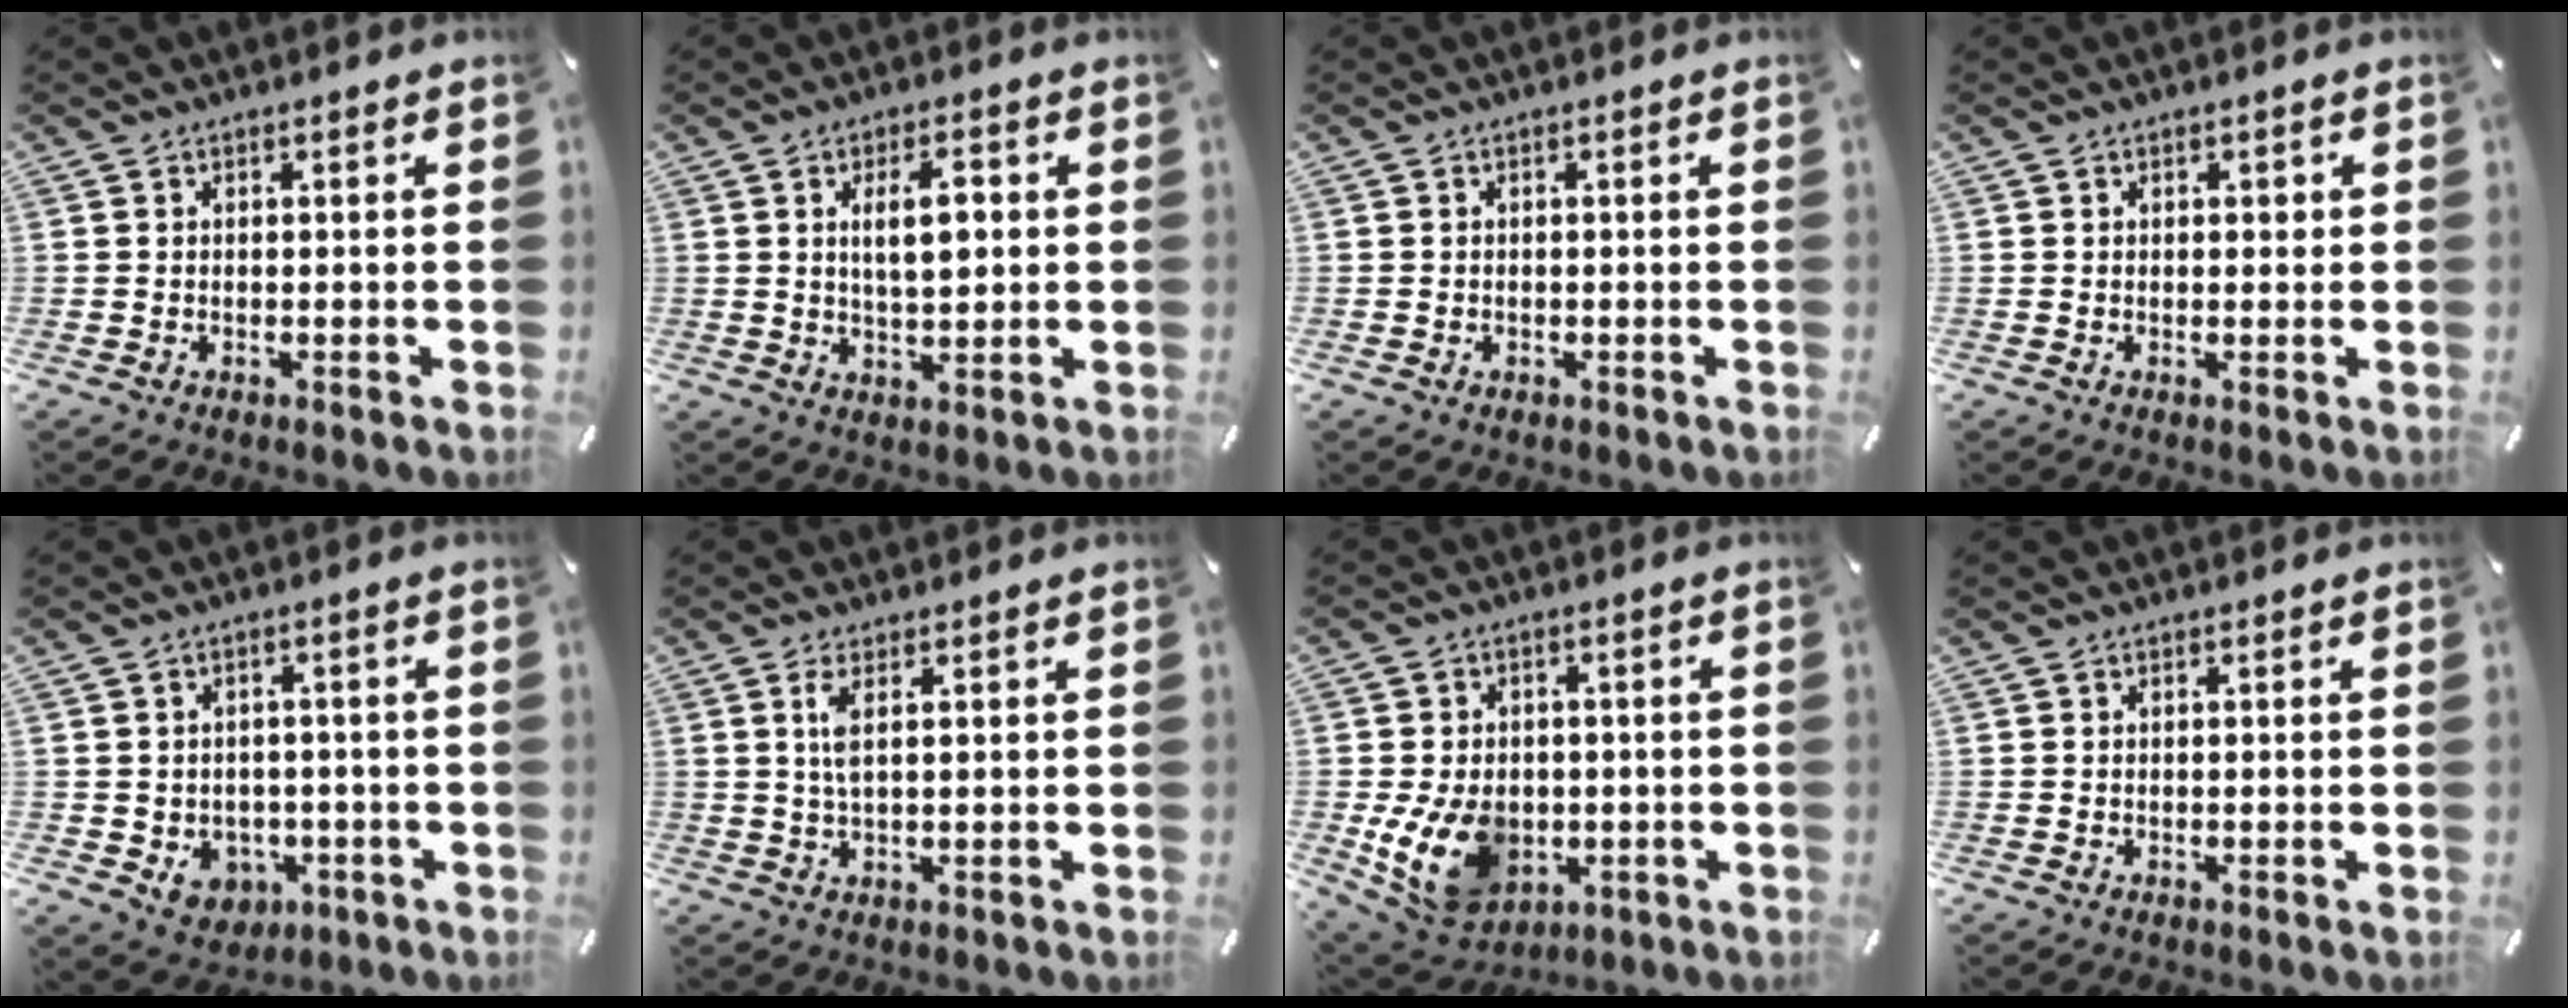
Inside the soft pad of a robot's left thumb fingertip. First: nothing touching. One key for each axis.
{"total": 8.0, "fx": 1.6, "fy": 3.8, "fz": 6.9, "tx": -0.122, "ty": 0.001, "tz": 0.019}
{"total": 0.6, "fx": -0.1, "fy": 0.6, "fz": 0.2, "tx": -0.004, "ty": 0.004, "tz": -0.004}
{"total": 1.0, "fx": 0.3, "fy": 0.8, "fz": 0.5, "tx": -0.001, "ty": 0.001, "tz": 0.002}
{"total": 5.9, "fx": -1.0, "fy": 5.4, "fz": 2.0, "tx": -0.023, "ty": 0.000, "tz": -0.016}
{"total": 3.7, "fx": 1.1, "fy": 1.0, "fz": 3.4, "tx": -0.079, "ty": 0.000, "tz": 0.015}
{"total": 13.1, "fx": -2.9, "fy": 10.0, "fz": 8.0, "tx": -0.159, "ty": 0.002, "tz": -0.048}
{"total": 0.0}